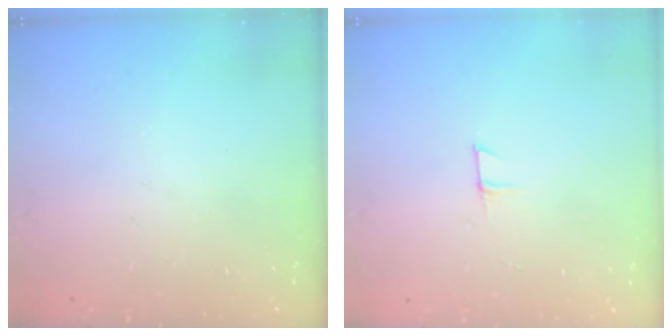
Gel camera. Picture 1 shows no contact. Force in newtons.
{"total": 3.9, "press": 3.9, "slide": 0.3}